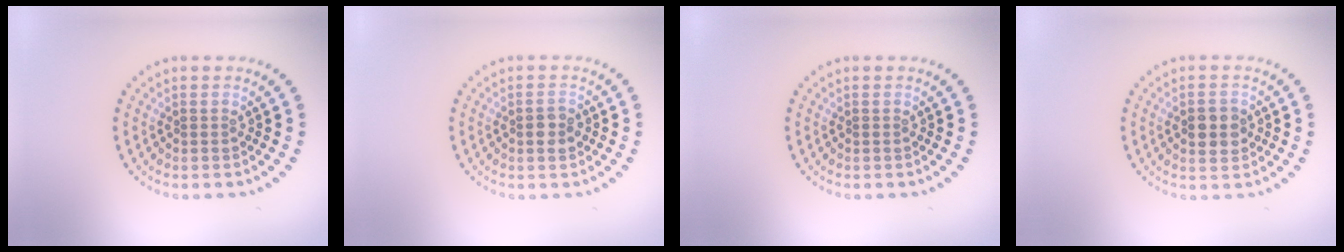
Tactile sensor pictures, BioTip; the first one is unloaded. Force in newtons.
{"total": 1.6, "press": 1.5, "slide": 0.3}
{"total": 0.0}
{"total": 2.9, "press": 2.9, "slide": 0.1}